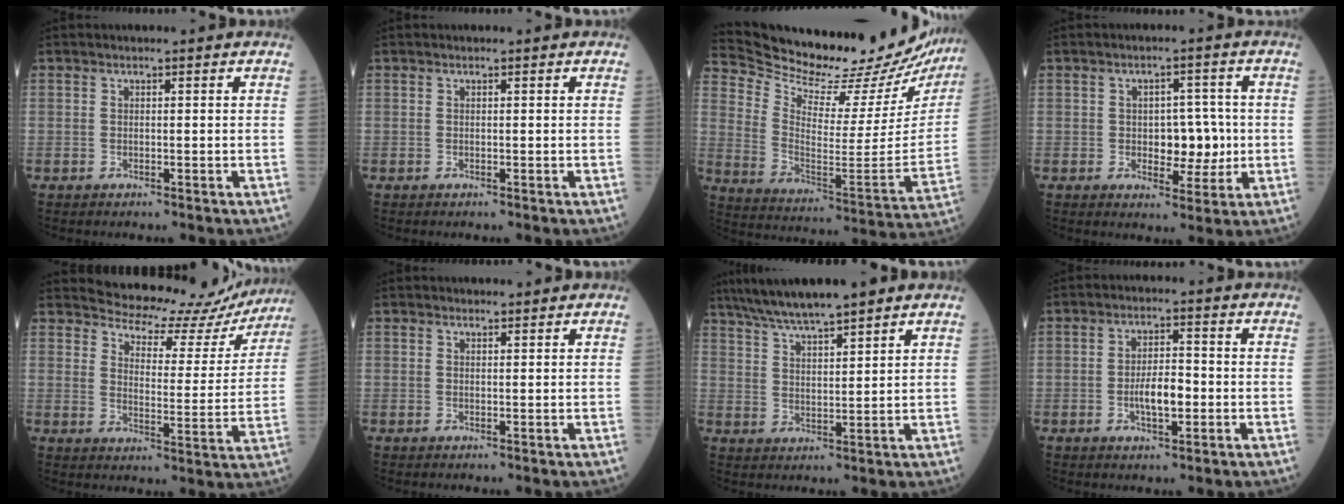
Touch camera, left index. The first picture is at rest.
{"total": 0.0}
{"total": 28.8, "force": [26.7, 5.1, 9.4], "torque": [-0.169, -0.102, 0.360]}
{"total": 5.8, "force": [-0.3, 3.3, 4.8], "torque": [-0.064, 0.009, 0.002]}
{"total": 16.1, "force": [15.2, 4.8, 2.1], "torque": [-0.009, -0.032, 0.170]}
{"total": 1.1, "force": [1.1, 0.1, 0.0], "torque": [-0.010, 0.001, 0.018]}
{"total": 10.4, "force": [8.7, 0.4, 5.7], "torque": [-0.104, 0.027, 0.152]}
{"total": 5.1, "force": [-1.1, 1.7, 4.7], "torque": [-0.088, 0.003, -0.021]}